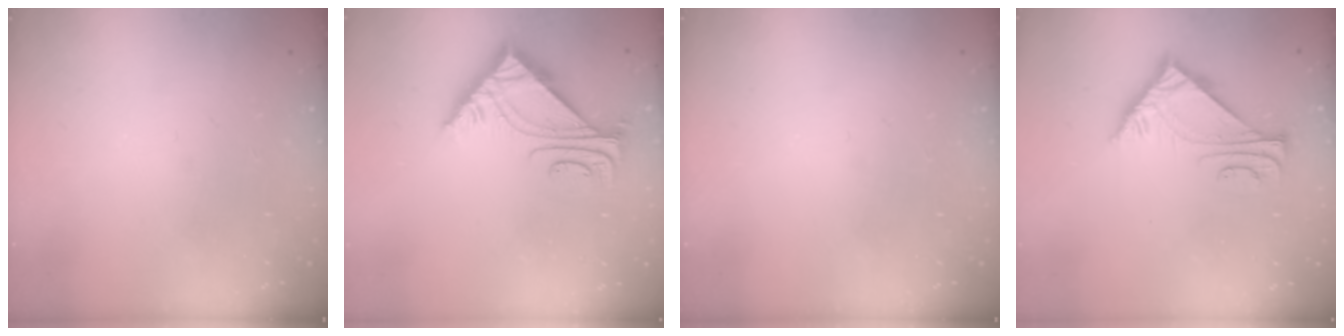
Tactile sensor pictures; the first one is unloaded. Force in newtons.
{"total": 7.0, "press": 6.9, "slide": 0.9}
{"total": 0.0}
{"total": 6.1, "press": 6.1, "slide": 0.3}